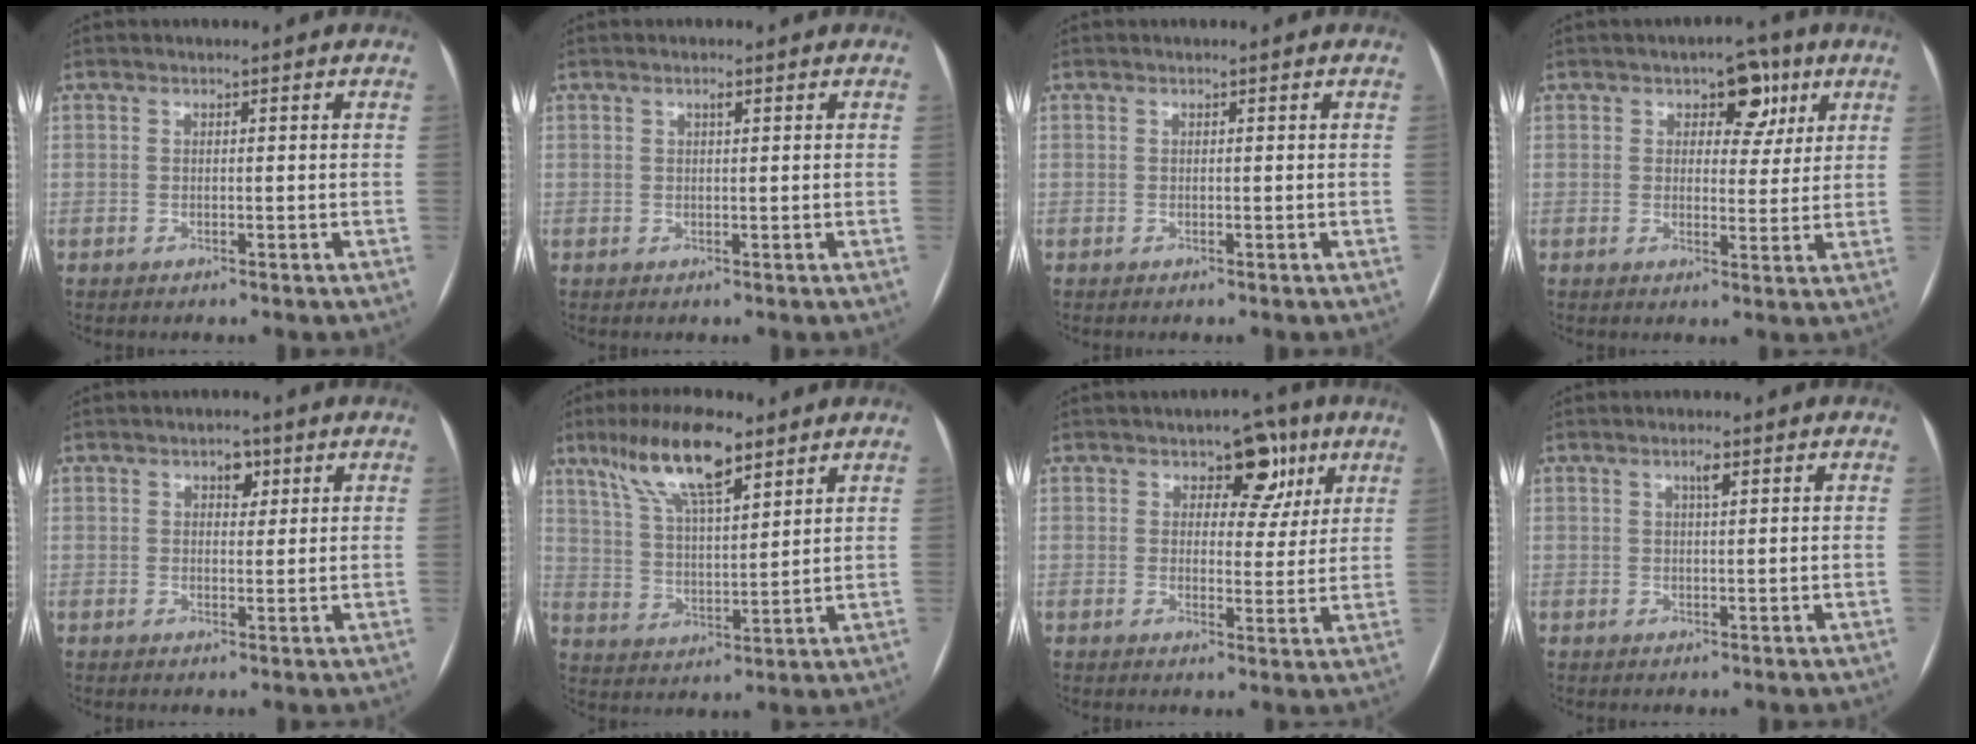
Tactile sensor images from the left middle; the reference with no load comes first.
{"total": 0.8, "force": [0.4, 0.1, 0.7], "torque": [-0.013, 0.002, 0.007]}
{"total": 0.0}
{"total": 5.8, "force": [2.9, 3.5, 3.6], "torque": [-0.034, 0.012, 0.037]}
{"total": 2.6, "force": [1.3, 1.5, 1.6], "torque": [-0.021, 0.007, 0.019]}
{"total": 12.6, "force": [8.2, 2.9, 9.1], "torque": [-0.176, 0.017, 0.153]}
{"total": 6.5, "force": [3.4, 4.0, 3.8], "torque": [-0.030, 0.010, 0.043]}
{"total": 1.6, "force": [0.8, 0.2, 1.4], "torque": [-0.026, 0.002, 0.013]}